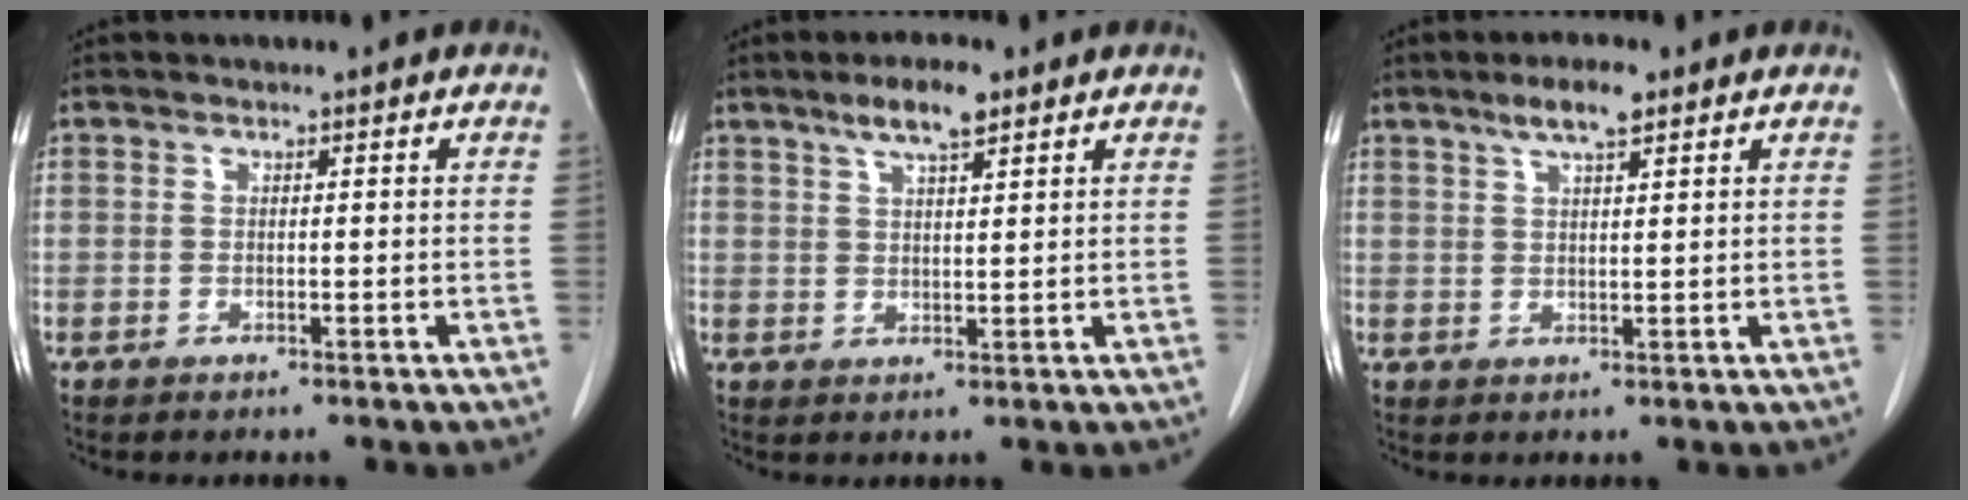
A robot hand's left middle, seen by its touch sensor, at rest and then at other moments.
{"total": 5.4, "force": [3.7, 0.9, 3.9], "torque": [-0.076, 0.005, 0.063]}
{"total": 4.6, "force": [3.1, 0.7, 3.4], "torque": [-0.066, 0.005, 0.055]}